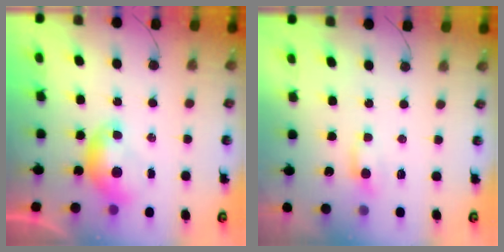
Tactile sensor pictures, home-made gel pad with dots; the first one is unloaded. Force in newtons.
{"total": 0.0}